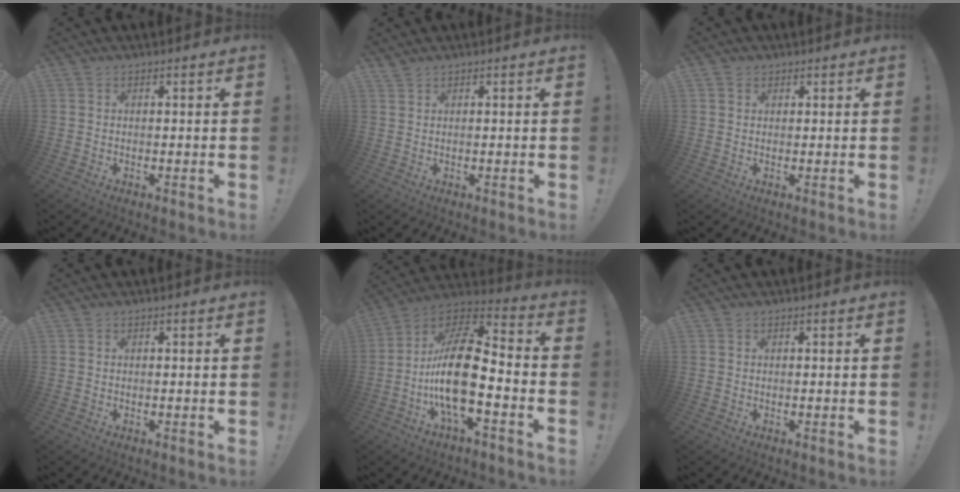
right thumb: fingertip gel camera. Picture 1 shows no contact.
{"total": 1.0, "force": [0.9, 0.1, 0.3], "torque": [-0.011, 0.002, 0.019]}
{"total": 1.4, "force": [0.8, 1.1, 0.3], "torque": [-0.006, 0.001, 0.016]}
{"total": 0.0}
{"total": 21.0, "force": [-4.8, 8.8, 18.5], "torque": [-0.358, 0.026, -0.080]}
{"total": 0.0}